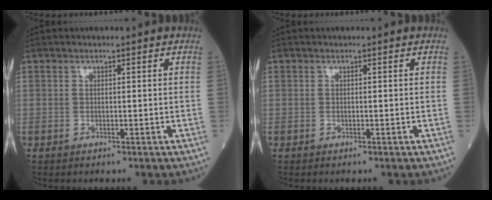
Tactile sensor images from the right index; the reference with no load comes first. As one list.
[{"total": 0.0}]